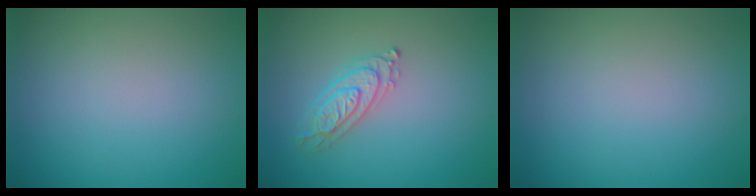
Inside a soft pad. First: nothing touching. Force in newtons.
{"total": 2.4, "press": 2.4, "slide": 0.3}
{"total": 0.0}